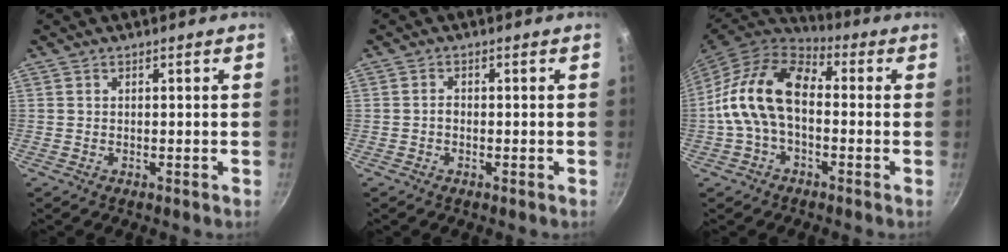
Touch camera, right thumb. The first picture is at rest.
{"total": 1.0, "force": [-0.4, 0.7, 0.6], "torque": [-0.008, 0.007, -0.008]}
{"total": 14.7, "force": [-0.7, 9.3, 11.4], "torque": [-0.196, 0.037, -0.030]}